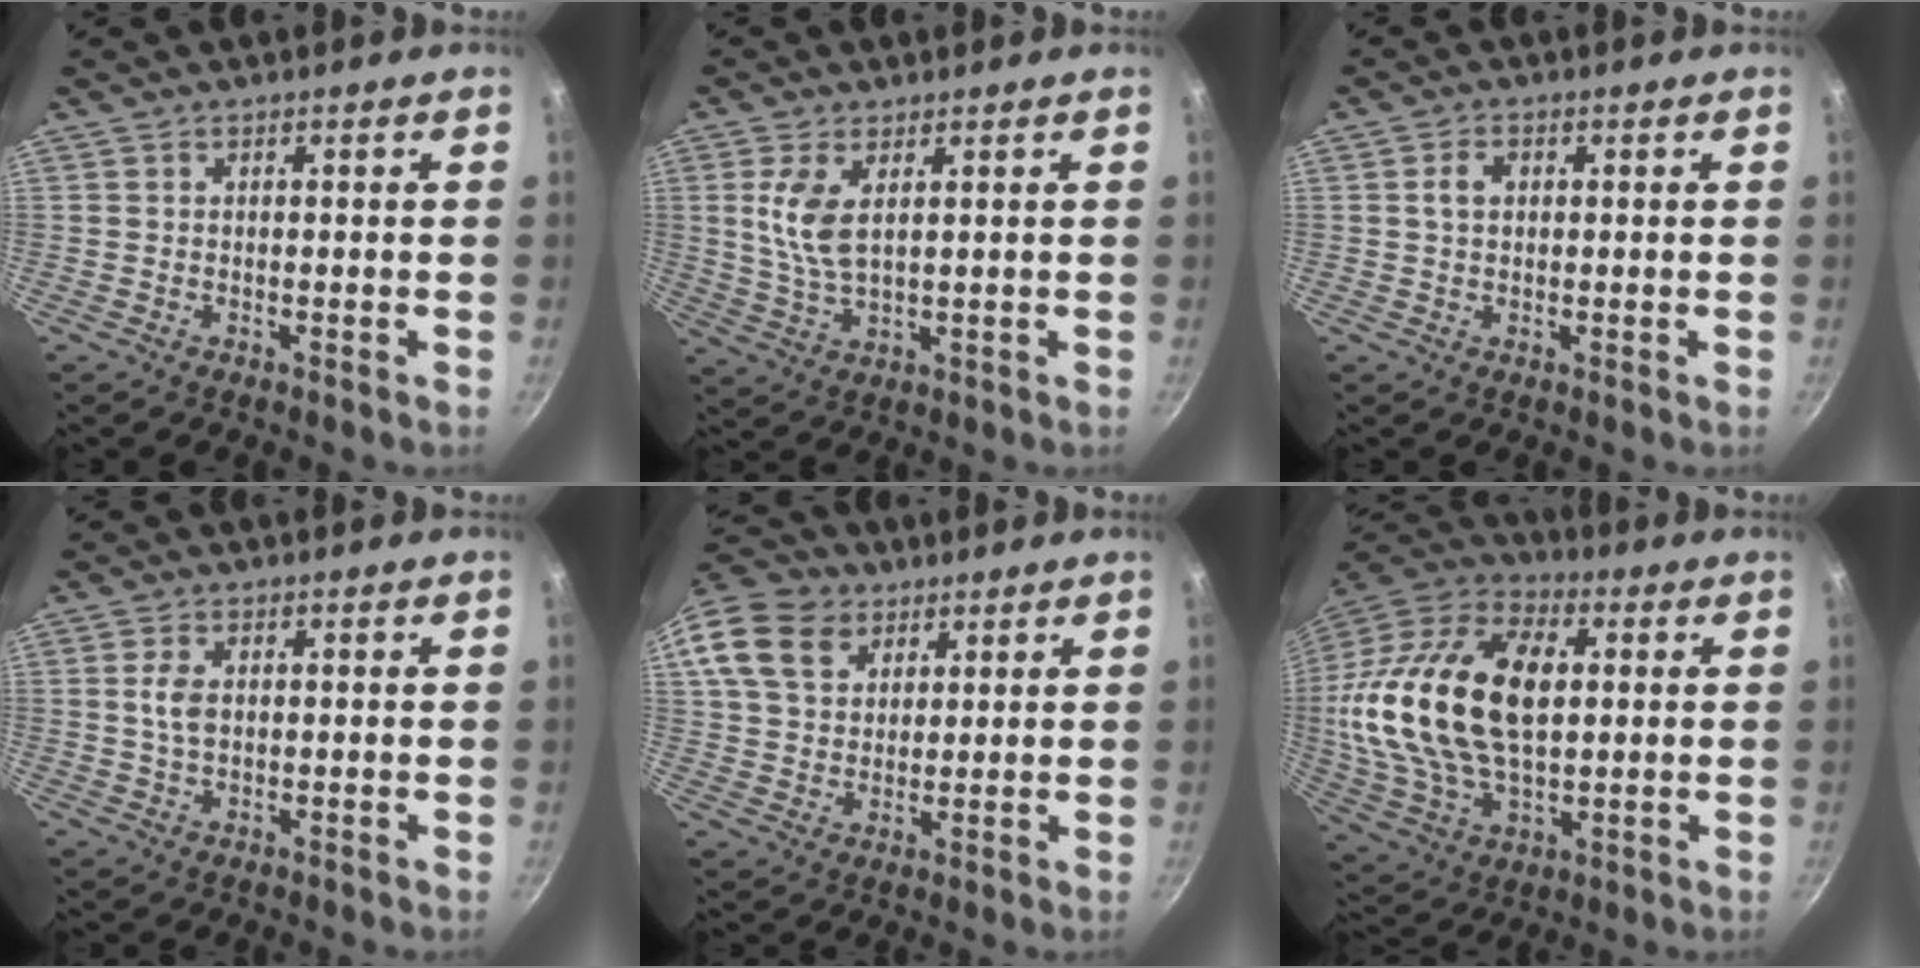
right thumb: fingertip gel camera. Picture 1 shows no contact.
{"total": 6.7, "force": [1.8, 3.3, 5.5], "torque": [-0.110, -0.009, 0.039]}
{"total": 2.9, "force": [0.6, 2.1, 1.9], "torque": [-0.027, 0.005, 0.009]}
{"total": 3.8, "force": [0.5, 2.4, 3.0], "torque": [-0.056, 0.003, 0.008]}
{"total": 18.0, "force": [9.0, 13.1, 8.5], "torque": [-0.185, 0.018, 0.163]}
{"total": 27.8, "force": [3.4, 16.6, 22.1], "torque": [-0.417, 0.013, 0.054]}